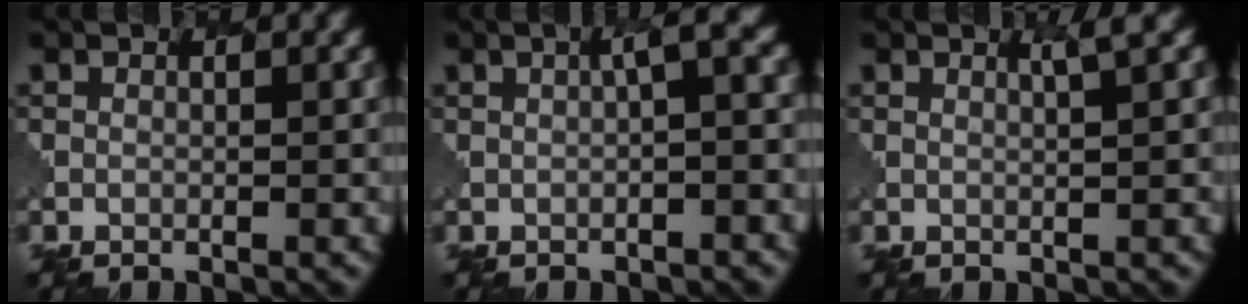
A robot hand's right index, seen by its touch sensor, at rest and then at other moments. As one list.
[{"total": 2.9, "force": [0.2, 0.5, 2.8], "torque": [-0.034, 0.014, 0.001]}, {"total": 1.6, "force": [0.8, 0.2, 1.3], "torque": [-0.017, 0.003, 0.014]}]